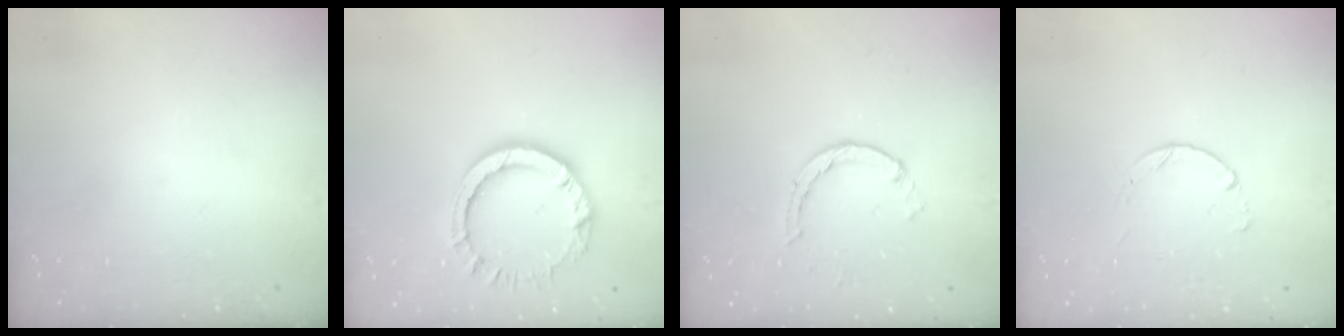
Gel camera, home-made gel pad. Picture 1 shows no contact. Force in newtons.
{"total": 8.7, "press": 8.6, "slide": 0.7}
{"total": 1.4, "press": 1.4, "slide": 0.2}
{"total": 1.8, "press": 1.8, "slide": 0.2}